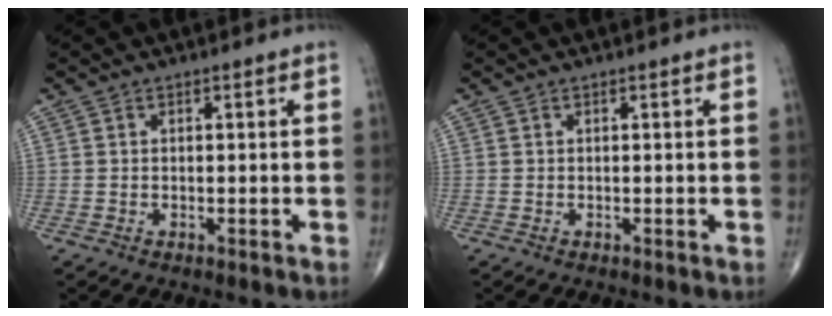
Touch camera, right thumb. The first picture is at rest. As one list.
[{"total": 0.0}]